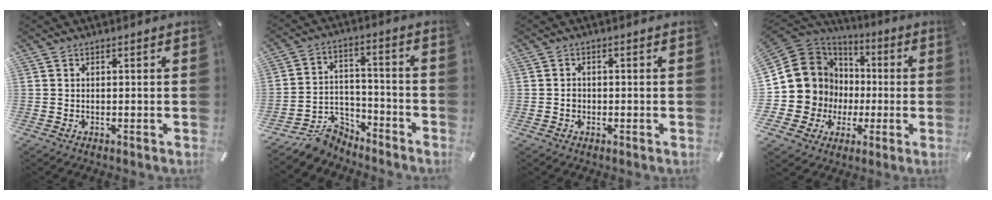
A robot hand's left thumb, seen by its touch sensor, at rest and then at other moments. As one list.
[{"total": 9.8, "force": [-8.1, 5.0, 2.5], "torque": [-0.042, 0.038, -0.152]}, {"total": 1.4, "force": [-0.4, 1.2, 0.6], "torque": [-0.012, 0.005, -0.009]}, {"total": 14.9, "force": [-0.3, 14.6, 2.9], "torque": [-0.072, -0.012, 0.026]}]